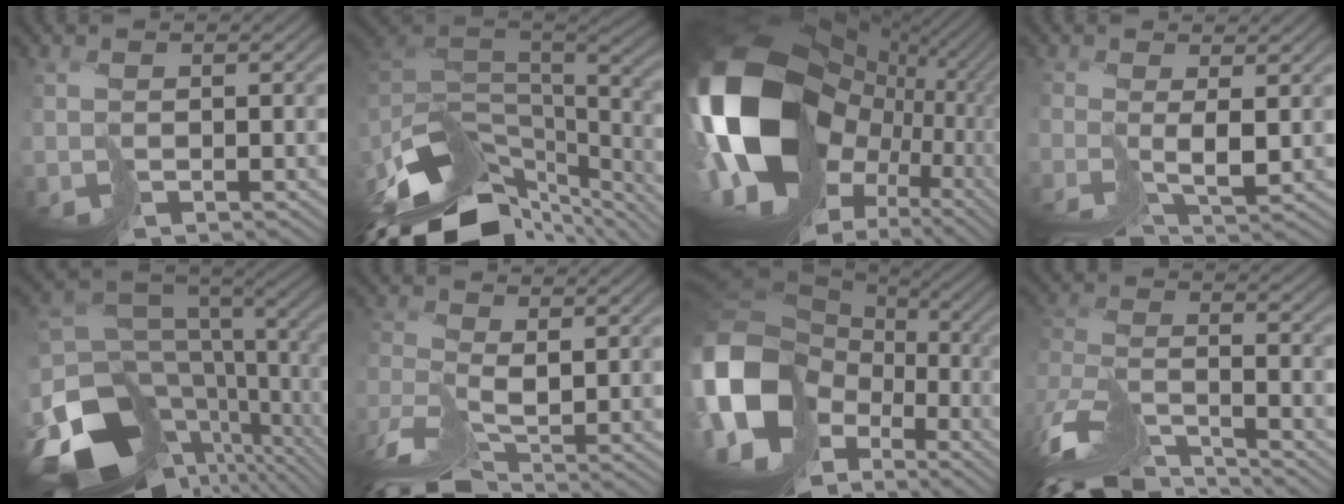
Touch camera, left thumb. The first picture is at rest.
{"total": 13.3, "force": [-7.0, 6.7, 9.1], "torque": [-0.218, -0.019, -0.106]}
{"total": 21.8, "force": [1.7, 16.5, 14.2], "torque": [-0.309, -0.046, 0.040]}
{"total": 2.7, "force": [-1.5, -0.5, 2.2], "torque": [-0.032, -0.005, -0.031]}
{"total": 14.4, "force": [-4.5, 9.1, 10.2], "torque": [-0.245, -0.023, -0.056]}
{"total": 6.3, "force": [-4.6, 1.6, 4.0], "torque": [-0.083, -0.013, -0.098]}
{"total": 18.0, "force": [-4.0, 13.7, 10.9], "torque": [-0.277, -0.035, -0.050]}
{"total": 11.3, "force": [-9.7, 2.6, 5.2], "torque": [-0.135, -0.006, -0.167]}